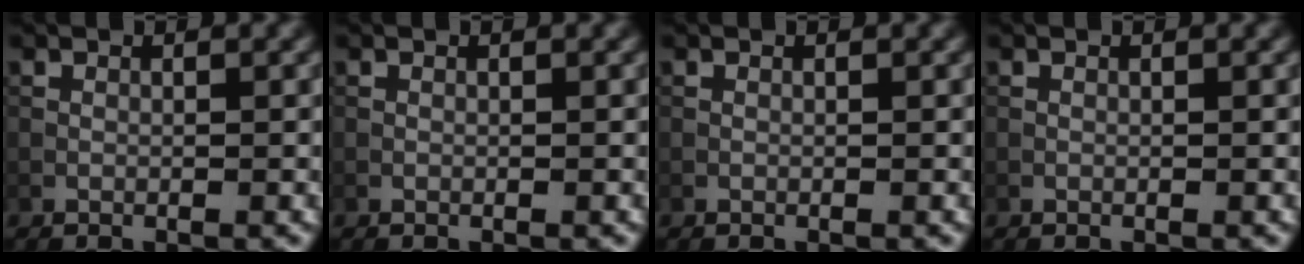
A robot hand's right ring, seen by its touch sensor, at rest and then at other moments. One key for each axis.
{"total": 0.0}
{"total": 0.0}
{"total": 0.0}